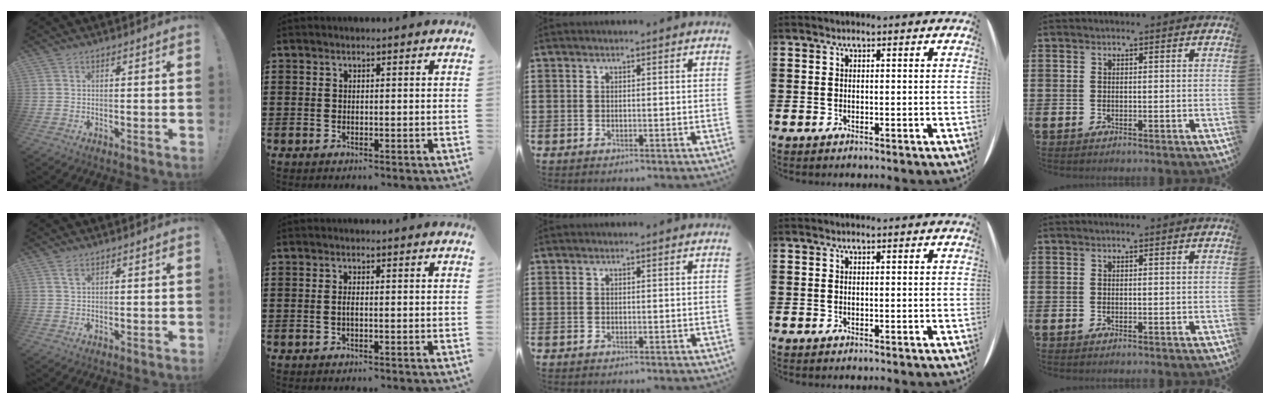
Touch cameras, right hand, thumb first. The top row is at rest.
{"thumb": {"total": 1.9, "force": [1.1, 0.7, 1.3], "torque": [-0.012, -0.007, 0.017]}, "index": {"total": 1.1, "force": [-0.3, 0.2, 1.0], "torque": [-0.028, -0.005, -0.007]}}